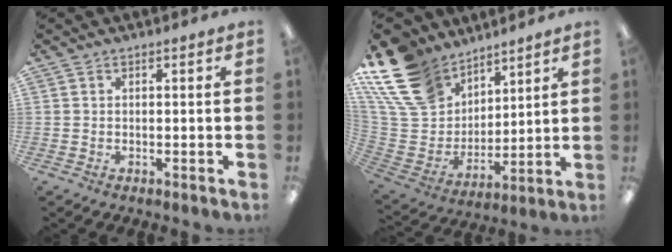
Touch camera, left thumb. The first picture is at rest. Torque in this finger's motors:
{"motor_torque": [1.02, -0.10, 1.41, -1.40, 0.50]}